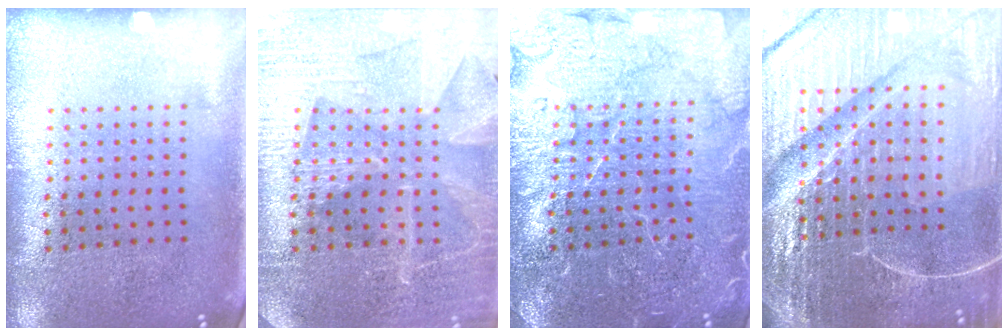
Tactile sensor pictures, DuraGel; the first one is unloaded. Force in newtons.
{"total": 3.5, "press": 3.4, "slide": 0.9}
{"total": 7.1, "press": 7.0, "slide": 1.0}
{"total": 6.8, "press": 6.0, "slide": 3.2}